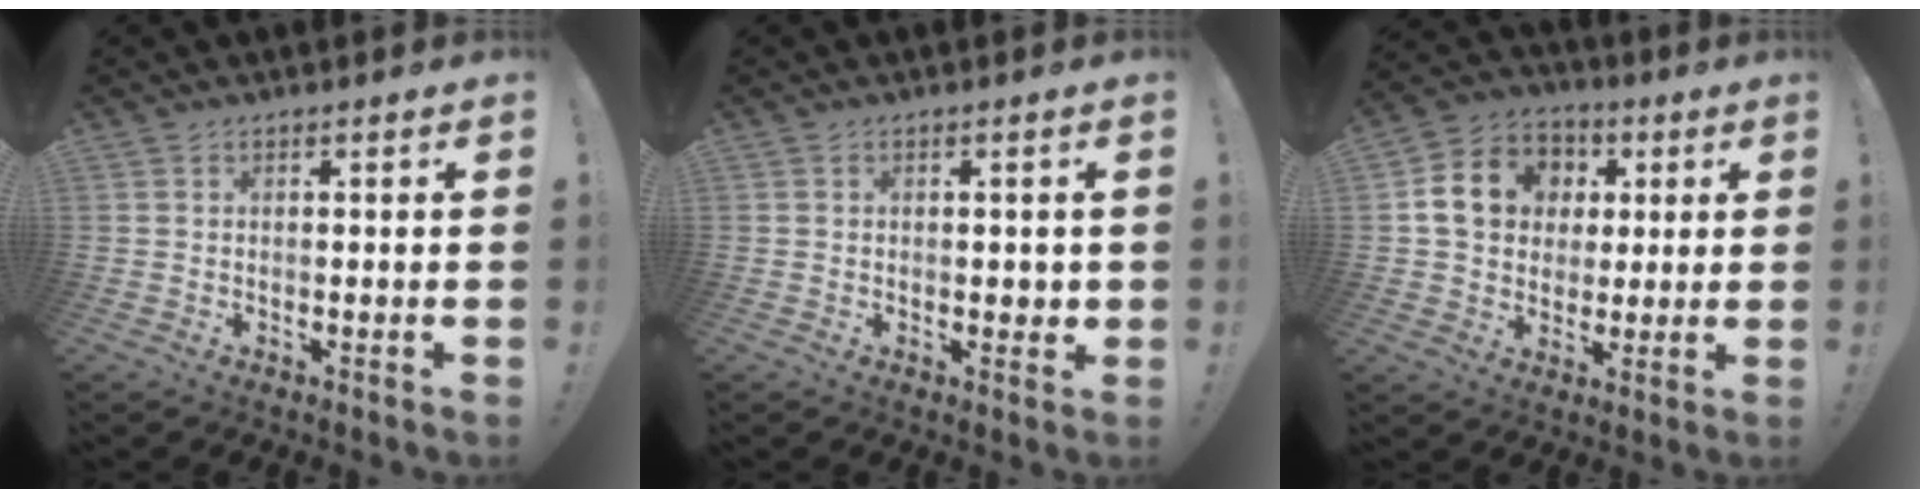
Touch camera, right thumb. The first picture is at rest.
{"total": 1.8, "force": [0.0, 1.2, 1.4], "torque": [-0.015, 0.001, -0.001]}
{"total": 13.8, "force": [3.0, 11.8, 6.5], "torque": [-0.087, 0.004, 0.068]}